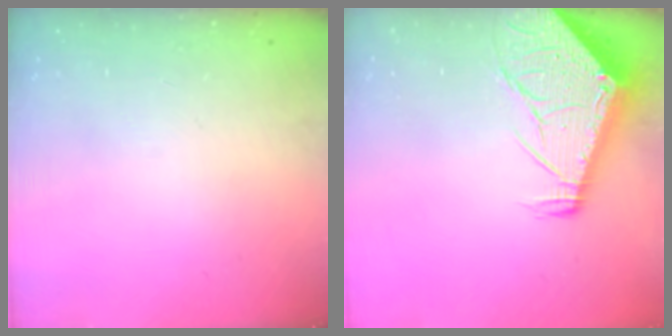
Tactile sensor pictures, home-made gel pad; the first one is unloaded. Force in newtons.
{"total": 10.4, "press": 10.3, "slide": 1.3}